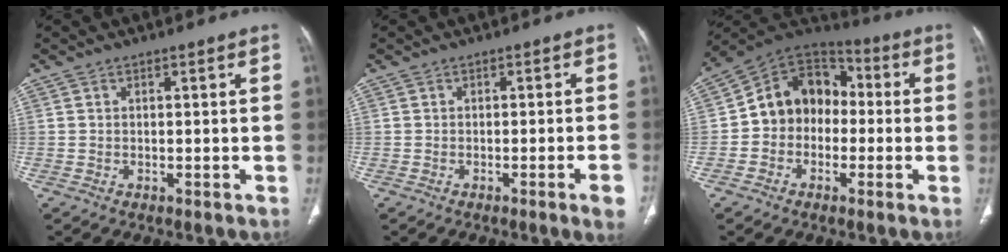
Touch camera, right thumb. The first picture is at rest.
{"total": 4.3, "force": [-2.1, 0.0, 3.7], "torque": [-0.049, 0.002, -0.031]}
{"total": 13.4, "force": [-0.8, 10.9, 7.7], "torque": [-0.084, 0.046, -0.032]}